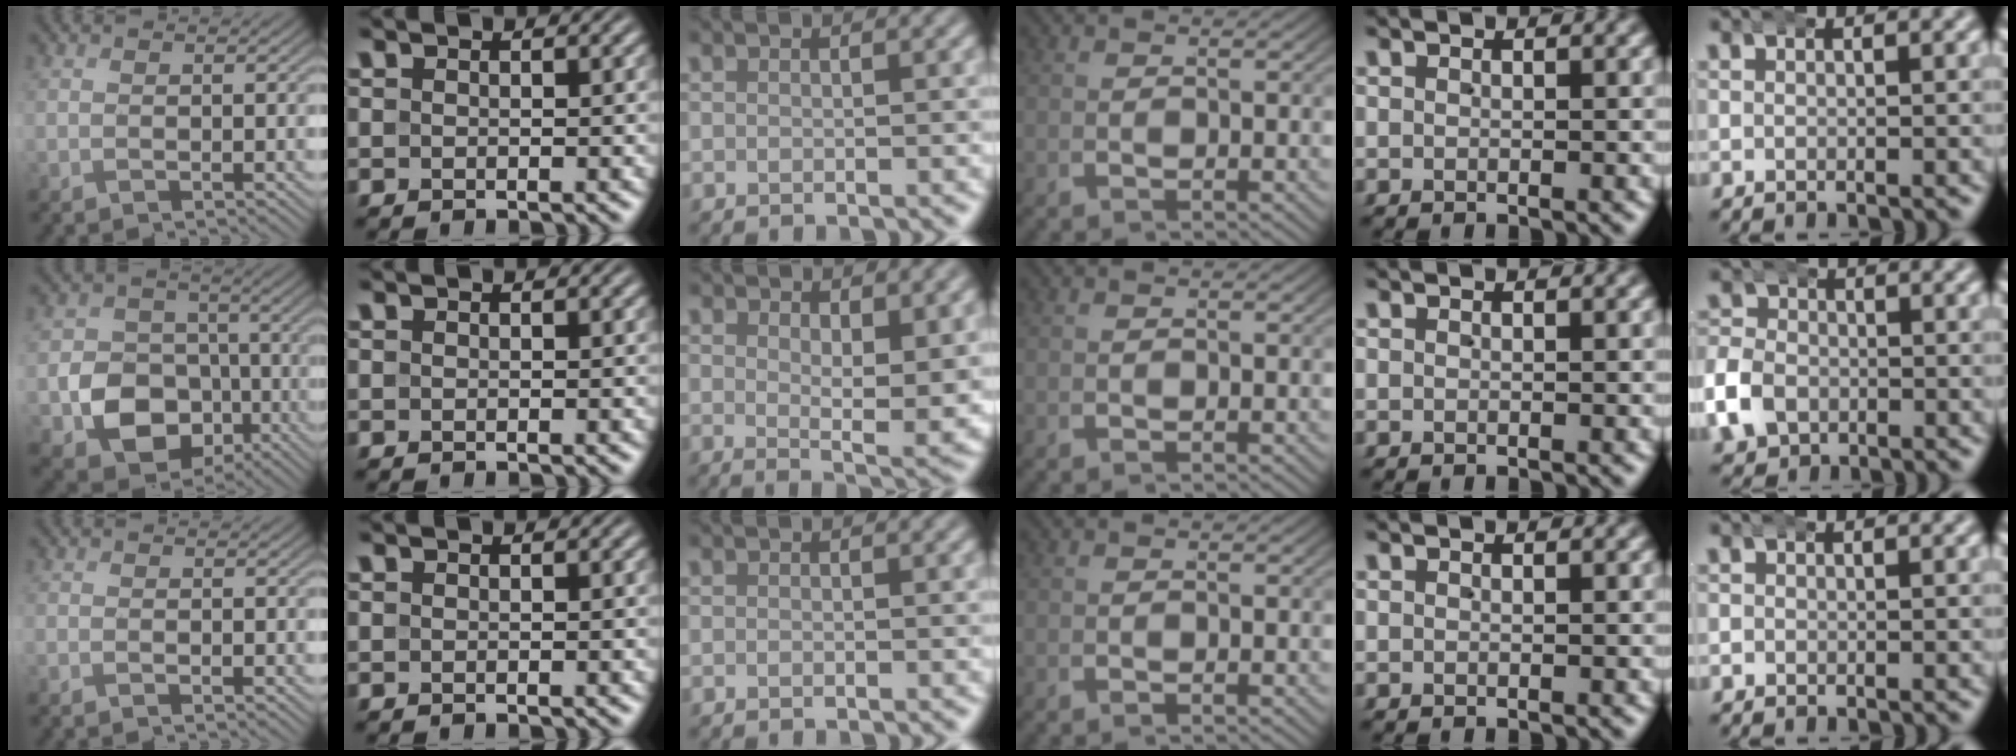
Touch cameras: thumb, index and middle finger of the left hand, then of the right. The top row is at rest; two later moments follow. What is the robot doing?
{"motion": "wrap", "object": "arm wrap"}